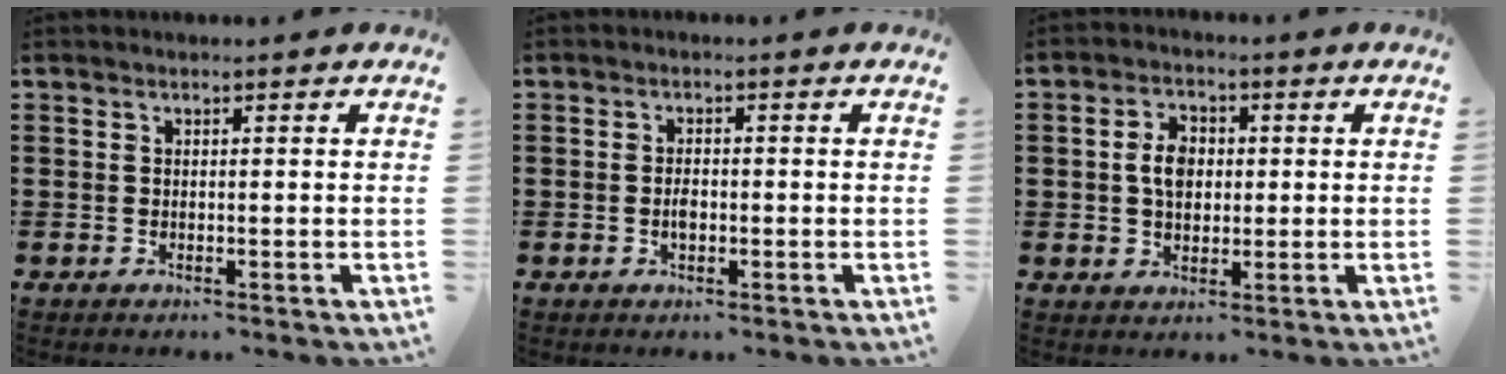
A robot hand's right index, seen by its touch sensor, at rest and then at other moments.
{"total": 1.9, "force": [-0.5, 0.9, 1.5], "torque": [-0.029, 0.002, -0.009]}
{"total": 4.7, "force": [0.2, 3.3, 3.4], "torque": [-0.082, 0.011, -0.002]}